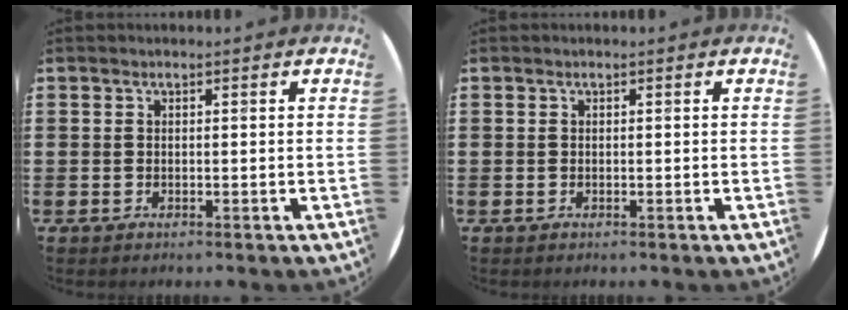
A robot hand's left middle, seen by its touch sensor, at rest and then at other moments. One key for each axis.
{"total": 0.0}